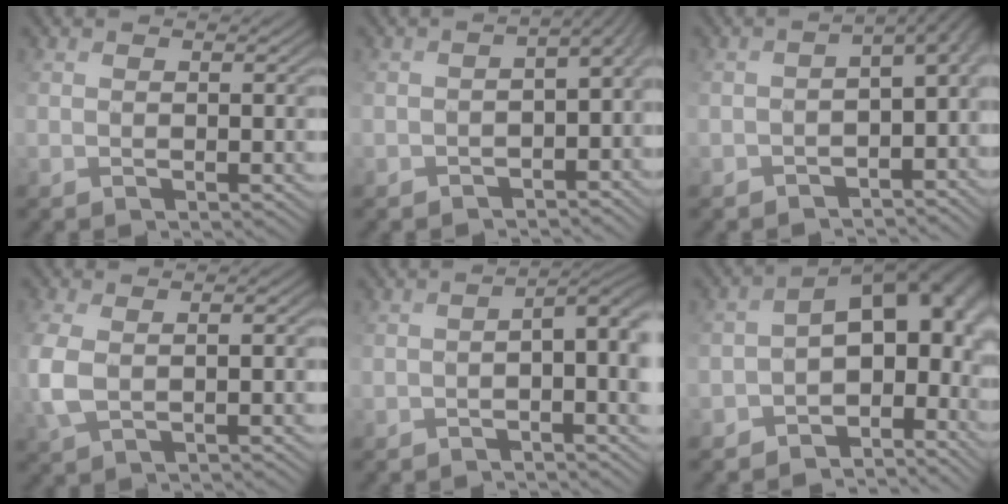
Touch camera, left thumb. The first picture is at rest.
{"total": 6.0, "force": [-2.5, 3.5, 4.2], "torque": [-0.061, -0.027, -0.031]}
{"total": 7.0, "force": [-3.1, 4.1, 4.7], "torque": [-0.070, -0.029, -0.037]}
{"total": 5.5, "force": [-0.3, 3.0, 4.6], "torque": [-0.116, -0.003, -0.001]}
{"total": 6.1, "force": [-0.3, 2.1, 5.7], "torque": [-0.085, -0.001, -0.001]}
{"total": 12.7, "force": [-2.9, 7.7, 9.6], "torque": [-0.135, -0.015, -0.027]}